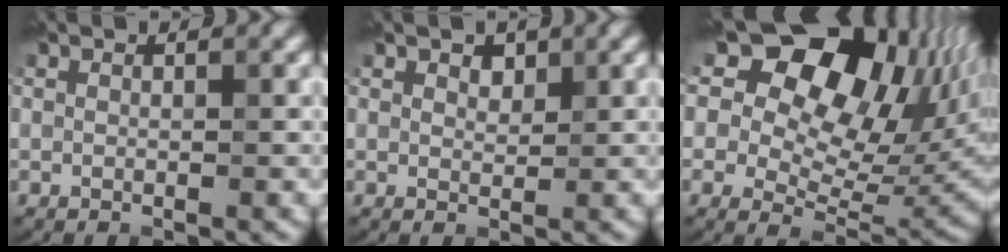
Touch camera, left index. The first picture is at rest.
{"total": 1.1, "force": [0.3, -0.5, -0.9], "torque": [-0.009, -0.008, 0.038]}
{"total": 17.2, "force": [9.2, 10.9, 9.5], "torque": [-0.193, 0.069, 0.188]}